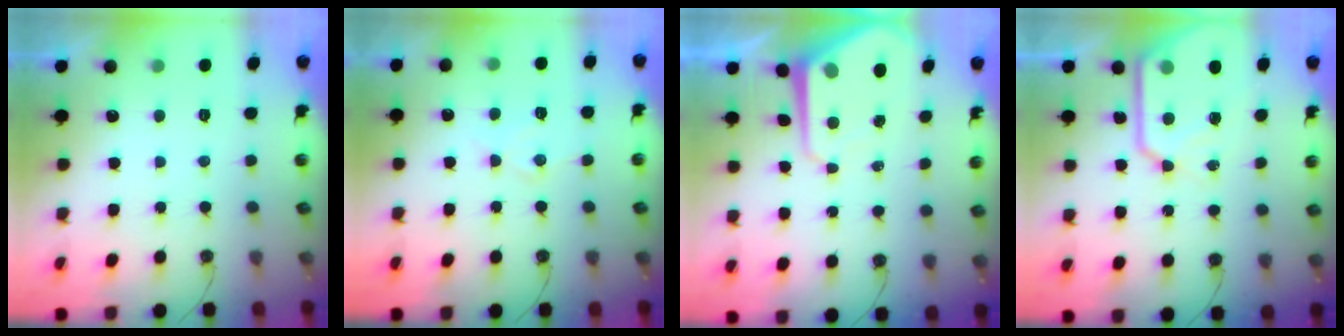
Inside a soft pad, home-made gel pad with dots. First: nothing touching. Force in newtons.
{"total": 8.4, "press": 8.4, "slide": 0.6}
{"total": 7.9, "press": 7.9, "slide": 0.7}
{"total": 13.4, "press": 13.3, "slide": 1.4}